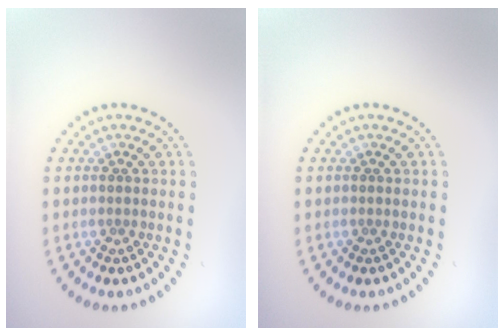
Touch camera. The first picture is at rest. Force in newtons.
{"total": 0.0}